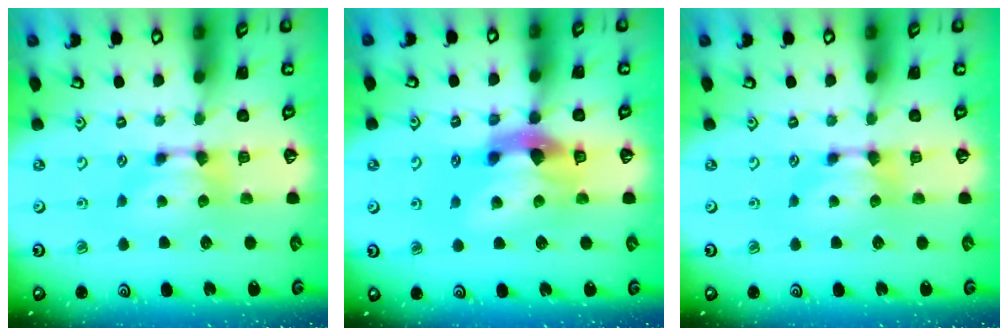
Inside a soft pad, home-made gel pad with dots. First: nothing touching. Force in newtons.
{"total": 6.8, "press": 6.5, "slide": 1.9}
{"total": 0.0}